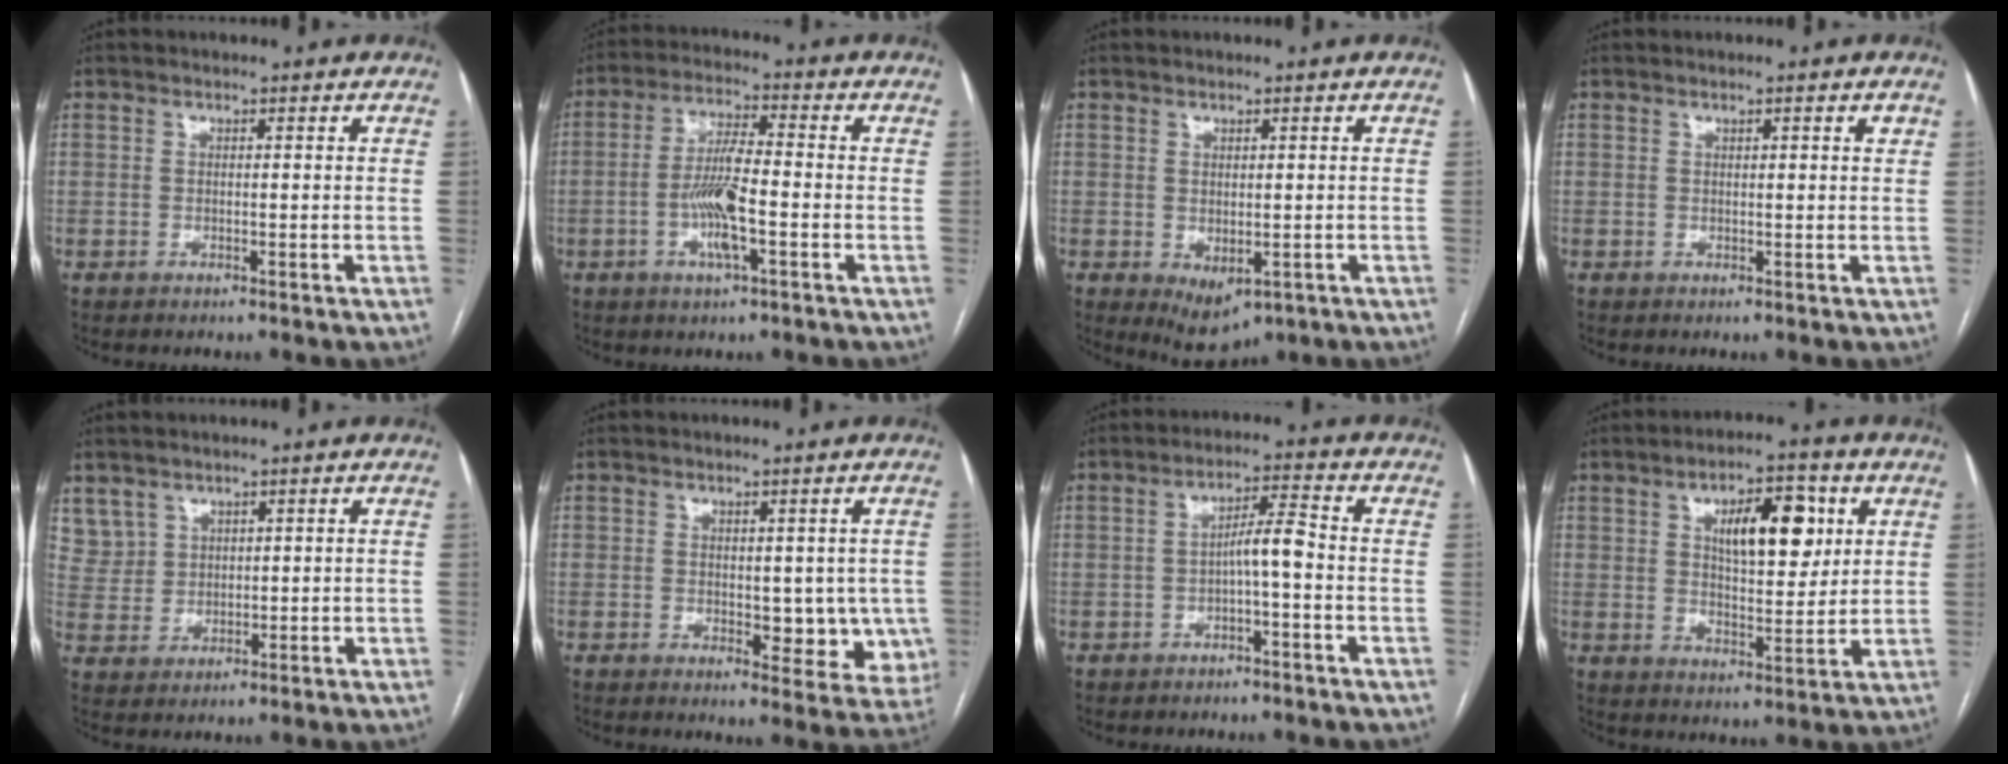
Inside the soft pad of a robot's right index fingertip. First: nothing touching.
{"total": 8.2, "force": [-2.2, 1.2, 7.8], "torque": [-0.156, 0.001, -0.045]}
{"total": 4.5, "force": [-1.3, 2.5, 3.5], "torque": [-0.048, -0.012, 0.002]}
{"total": 1.6, "force": [0.9, 0.1, 1.4], "torque": [-0.021, 0.001, 0.011]}
{"total": 5.1, "force": [3.3, 3.8, 0.2], "torque": [-0.003, 0.010, 0.077]}
{"total": 7.7, "force": [-0.3, 4.2, 6.5], "torque": [-0.055, -0.004, 0.002]}
{"total": 4.3, "force": [-1.1, 0.4, 4.1], "torque": [-0.065, 0.015, -0.015]}
{"total": 10.9, "force": [3.8, 4.2, 9.3], "torque": [-0.142, 0.011, 0.065]}